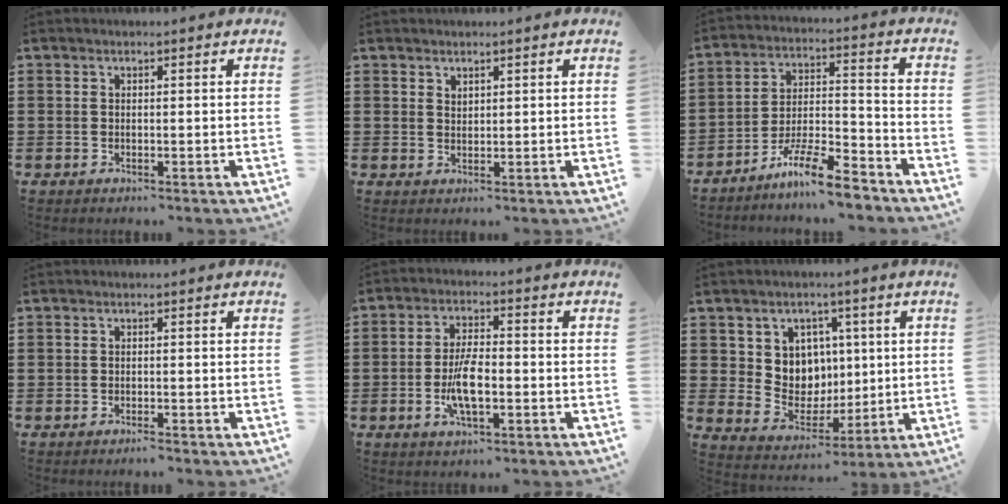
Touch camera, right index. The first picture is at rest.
{"total": 1.3, "force": [1.2, 0.5, 0.1], "torque": [-0.003, 0.002, 0.023]}
{"total": 9.9, "force": [-8.4, 1.1, 5.2], "torque": [-0.093, 0.021, -0.160]}
{"total": 0.7, "force": [-0.6, 0.0, 0.3], "torque": [-0.008, -0.004, -0.012]}
{"total": 7.2, "force": [-1.7, 2.6, 6.5], "torque": [-0.136, -0.004, -0.036]}
{"total": 7.1, "force": [2.5, 6.5, 1.2], "torque": [-0.048, -0.013, 0.047]}